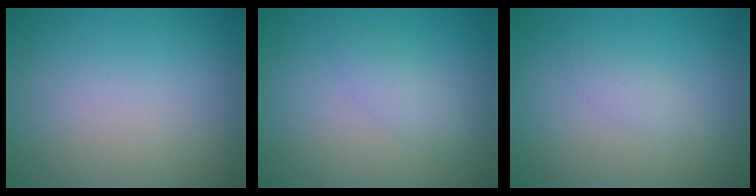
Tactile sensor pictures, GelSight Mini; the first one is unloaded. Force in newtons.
{"total": 1.6, "press": 1.6, "slide": 0.0}
{"total": 1.1, "press": 1.1, "slide": 0.1}